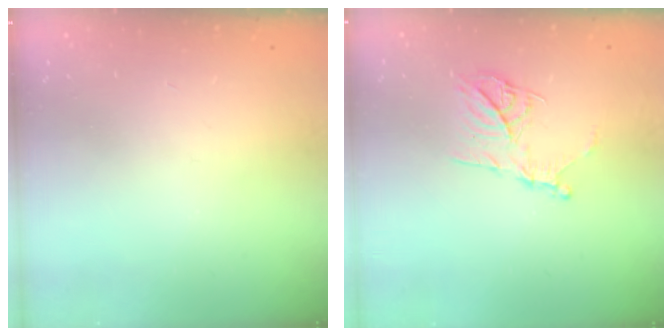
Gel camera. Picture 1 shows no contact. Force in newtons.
{"total": 12.7, "press": 12.6, "slide": 1.4}